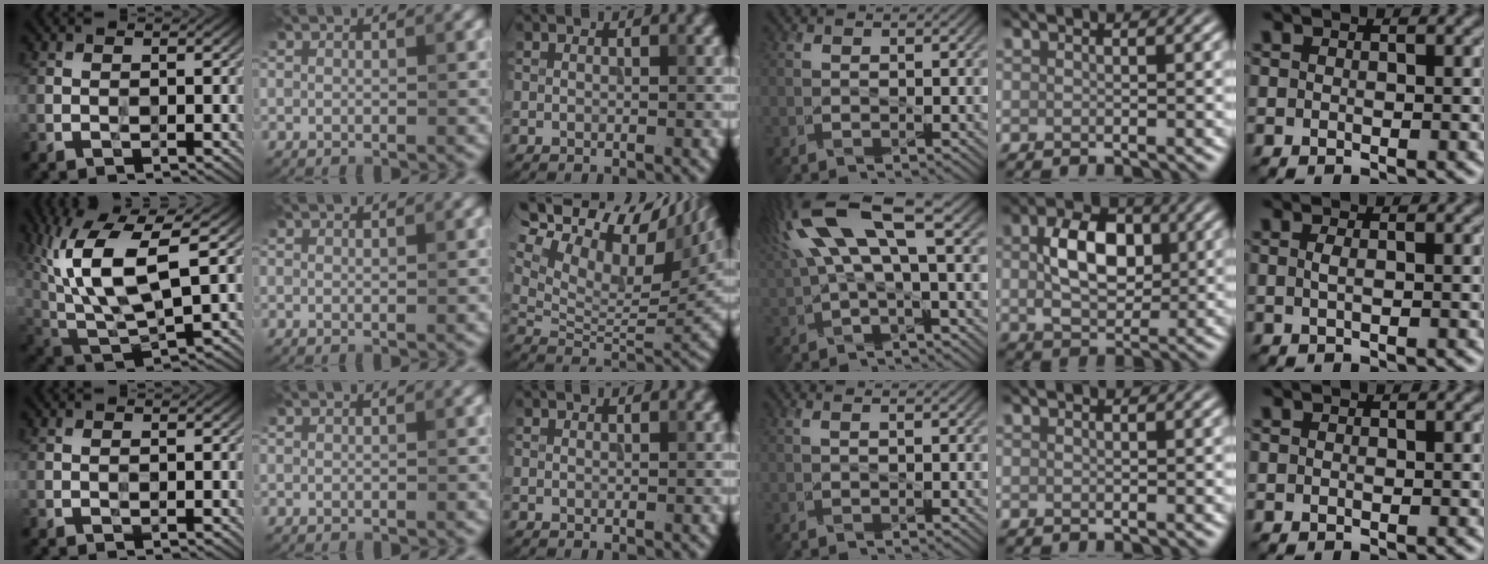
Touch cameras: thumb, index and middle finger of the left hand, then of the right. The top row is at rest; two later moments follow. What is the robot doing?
{"motion": "wipe", "object": "glasses"}